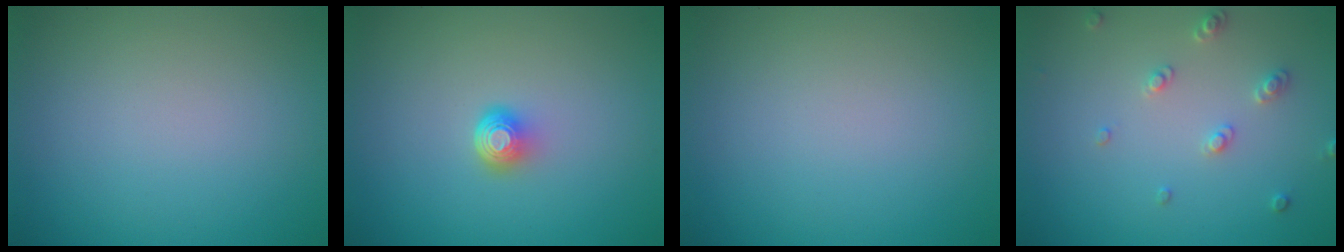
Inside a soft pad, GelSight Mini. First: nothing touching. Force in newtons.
{"total": 2.0, "press": 1.3, "slide": 1.6}
{"total": 0.0}
{"total": 1.9, "press": 1.8, "slide": 0.5}